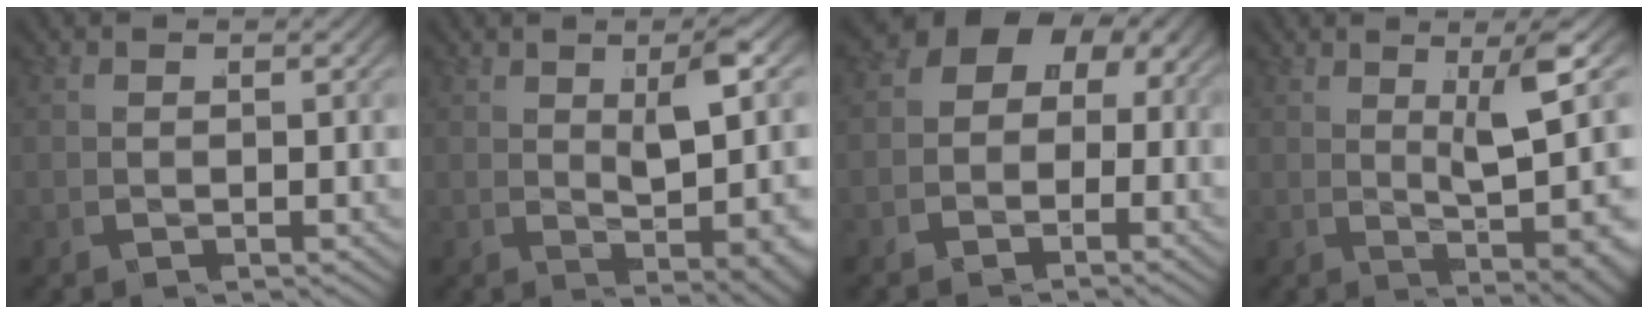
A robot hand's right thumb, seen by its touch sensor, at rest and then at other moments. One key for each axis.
{"total": 5.2, "fx": 1.0, "fy": 1.4, "fz": 5.0, "tx": -0.076, "ty": -0.002, "tz": 0.020}
{"total": 6.1, "fx": -0.1, "fy": 5.2, "fz": 3.3, "tx": -0.068, "ty": -0.002, "tz": -0.010}
{"total": 7.3, "fx": 1.6, "fy": 1.9, "fz": 6.8, "tx": -0.099, "ty": 0.000, "tz": 0.023}